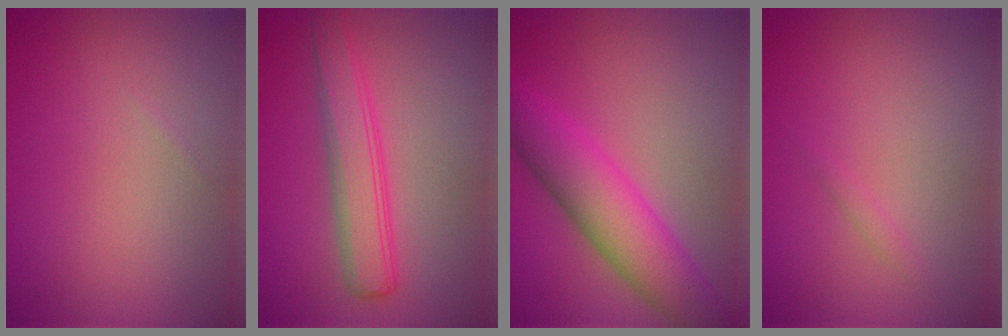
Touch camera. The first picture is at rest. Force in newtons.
{"total": 4.2, "press": 4.2, "slide": 0.0}
{"total": 7.5, "press": 7.5, "slide": 0.2}
{"total": 0.5, "press": 0.5, "slide": 0.0}